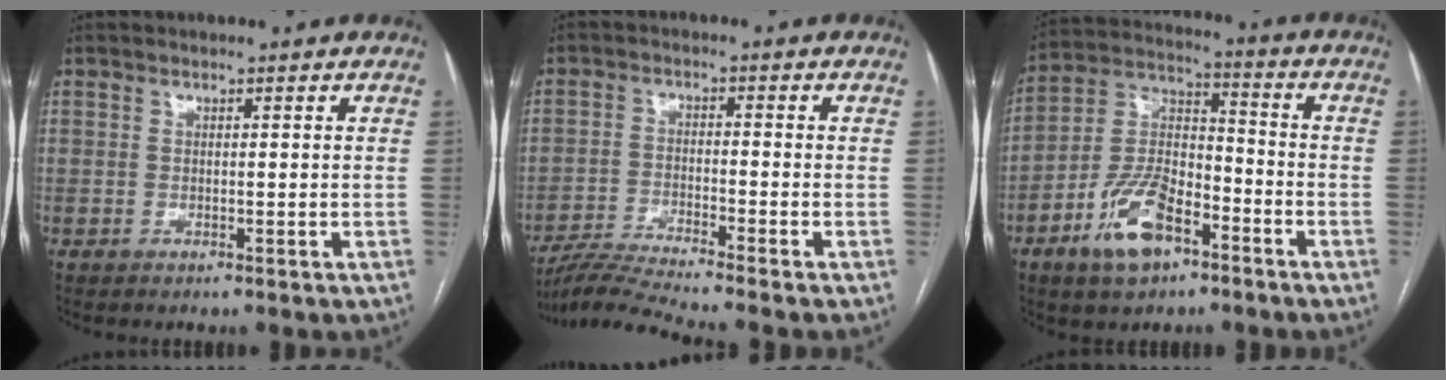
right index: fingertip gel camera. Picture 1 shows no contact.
{"total": 8.3, "force": [-7.4, -2.3, 2.8], "torque": [-0.051, -0.022, -0.135]}
{"total": 12.8, "force": [-7.0, 5.7, 9.0], "torque": [-0.192, 0.011, -0.125]}